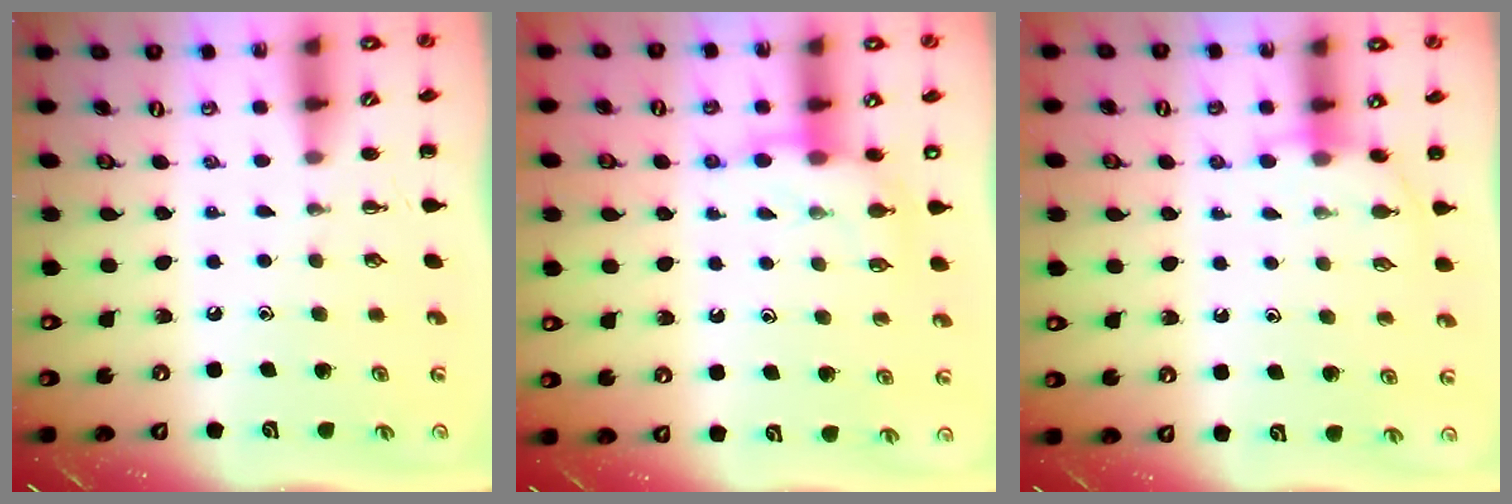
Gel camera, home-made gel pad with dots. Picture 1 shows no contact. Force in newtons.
{"total": 9.2, "press": 9.2, "slide": 0.6}
{"total": 5.6, "press": 5.5, "slide": 1.2}